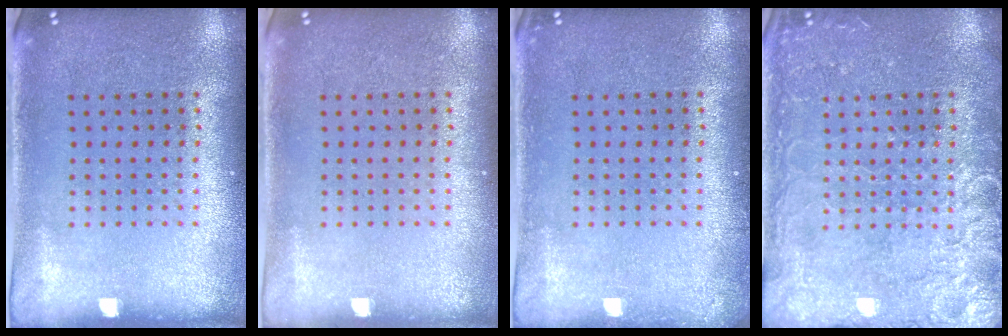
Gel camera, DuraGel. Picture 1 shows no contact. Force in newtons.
{"total": 0.0}
{"total": 0.6, "press": 0.6, "slide": 0.1}
{"total": 5.0, "press": 5.0, "slide": 0.6}